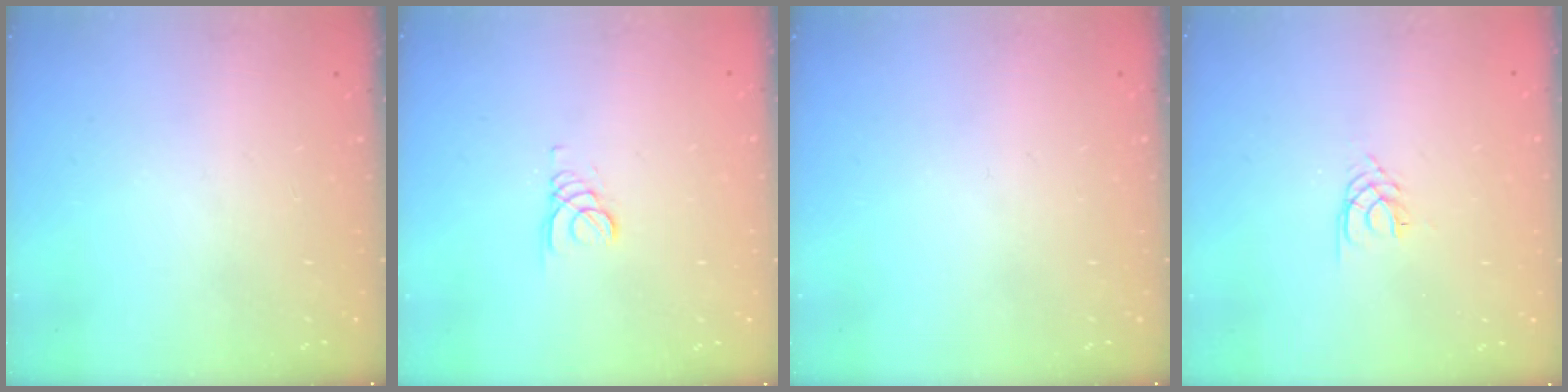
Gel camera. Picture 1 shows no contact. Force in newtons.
{"total": 1.2, "press": 1.2, "slide": 0.1}
{"total": 0.0}
{"total": 1.6, "press": 1.6, "slide": 0.2}